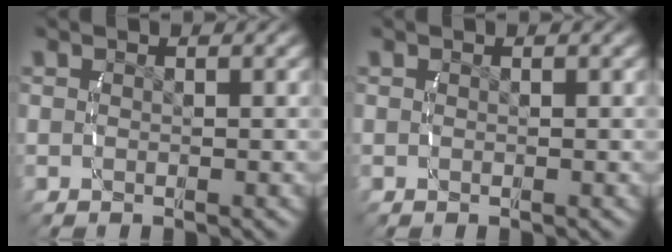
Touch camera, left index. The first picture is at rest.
{"total": 0.0}